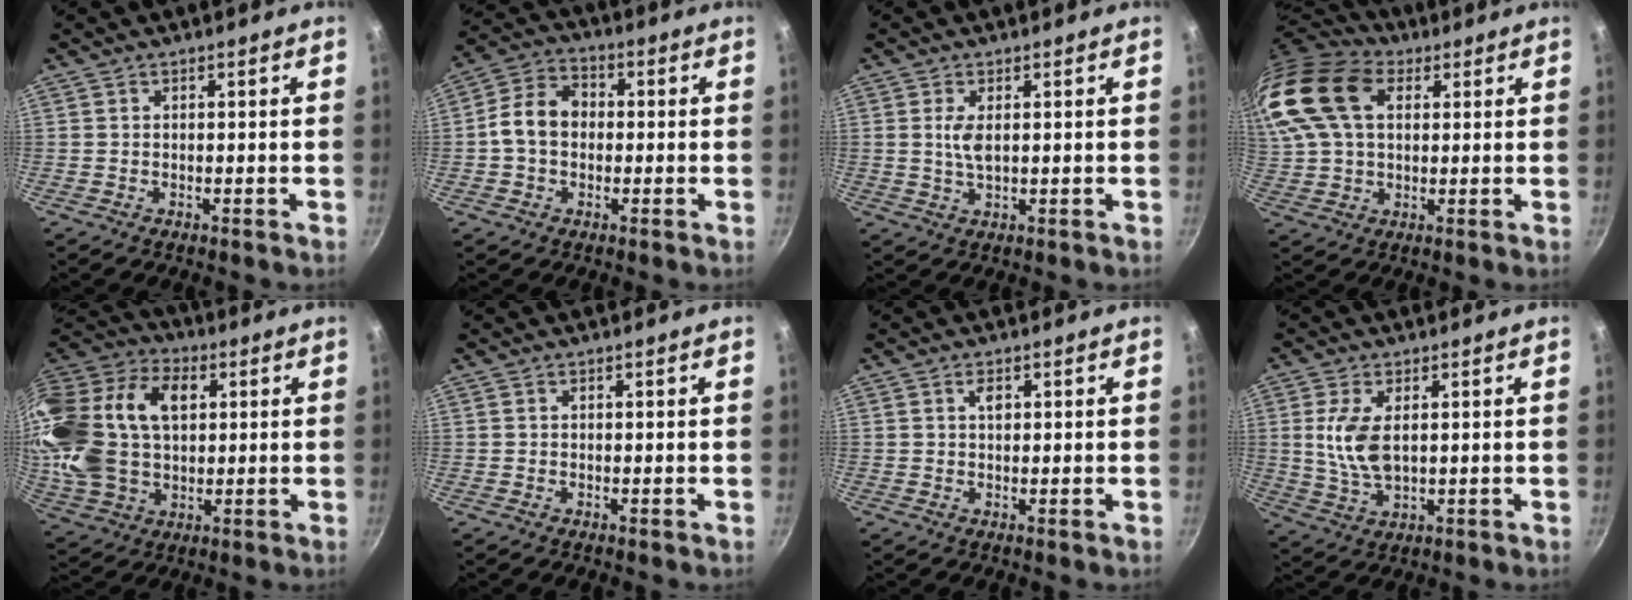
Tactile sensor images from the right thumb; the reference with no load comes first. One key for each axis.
{"total": 8.7, "fx": -0.3, "fy": 6.7, "fz": 5.5, "tx": -0.080, "ty": 0.025, "tz": -0.022}
{"total": 3.3, "fx": 0.7, "fy": 1.4, "fz": 2.9, "tx": -0.057, "ty": -0.004, "tz": 0.014}
{"total": 23.4, "fx": 8.1, "fy": 15.5, "fz": 15.6, "tx": -0.346, "ty": 0.029, "tz": 0.142}
{"total": 26.5, "fx": 5.1, "fy": 17.4, "fz": 19.3, "tx": -0.381, "ty": 0.019, "tz": 0.090}
{"total": 0.0}
{"total": 1.9, "fx": 0.7, "fy": 1.1, "fz": 1.4, "tx": -0.019, "ty": -0.002, "tz": 0.009}
{"total": 8.0, "fx": 1.3, "fy": 4.1, "fz": 6.8, "tx": -0.136, "ty": -0.007, "tz": 0.029}